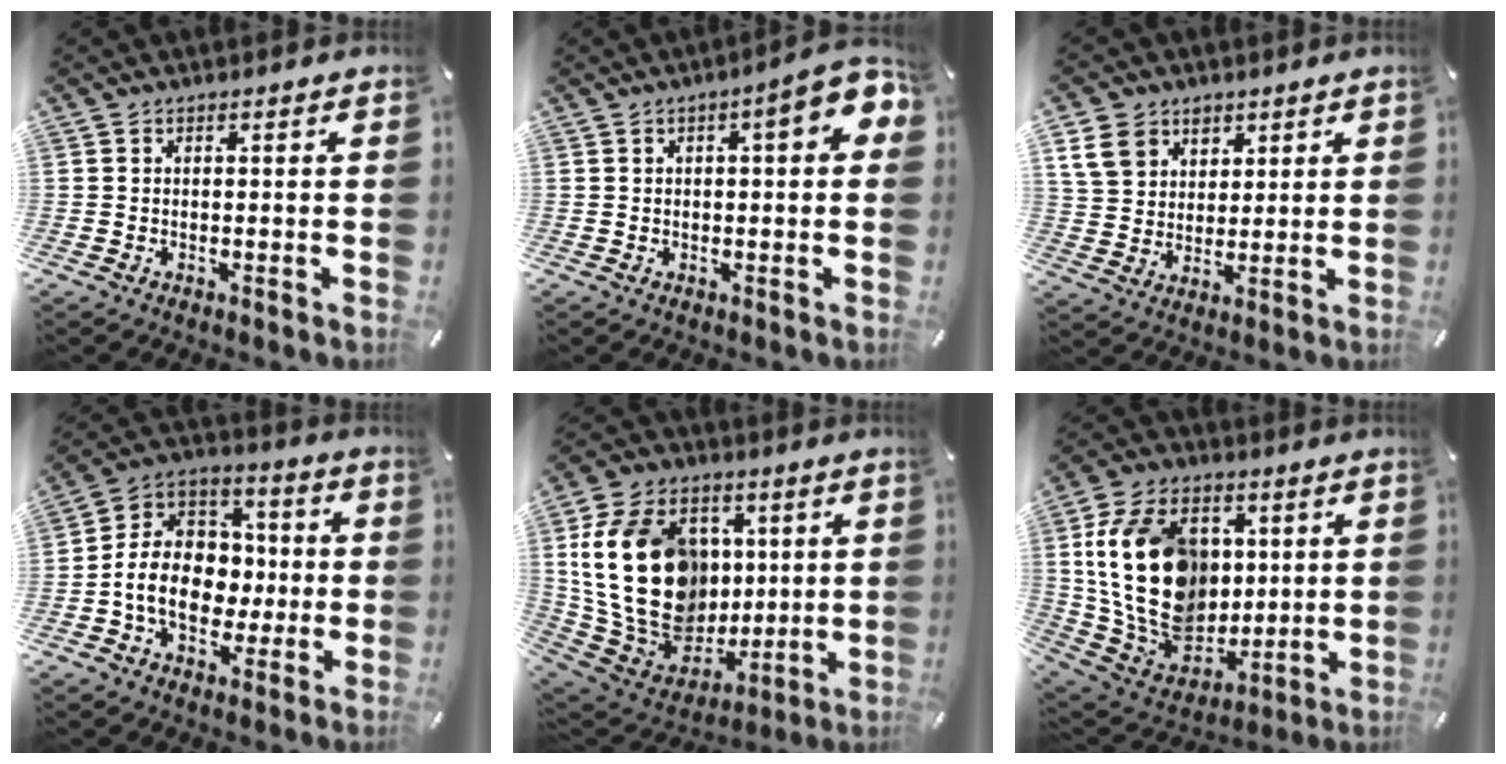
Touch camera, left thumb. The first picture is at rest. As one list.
[{"total": 8.4, "force": [2.7, 2.7, 7.5], "torque": [-0.091, -0.018, 0.039]}, {"total": 9.3, "force": [4.8, 7.5, 2.9], "torque": [-0.066, -0.007, 0.096]}, {"total": 13.8, "force": [-2.9, 11.4, 7.2], "torque": [-0.154, 0.013, -0.048]}, {"total": 24.5, "force": [3.6, 18.7, 15.5], "torque": [-0.299, -0.020, 0.075]}, {"total": 21.9, "force": [3.7, 16.7, 13.8], "torque": [-0.272, -0.018, 0.071]}]